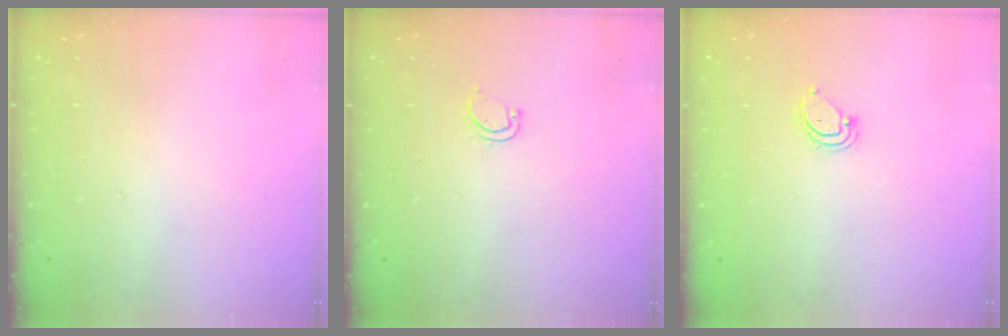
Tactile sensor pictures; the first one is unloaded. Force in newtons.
{"total": 4.6, "press": 4.4, "slide": 1.2}
{"total": 3.3, "press": 3.3, "slide": 0.4}